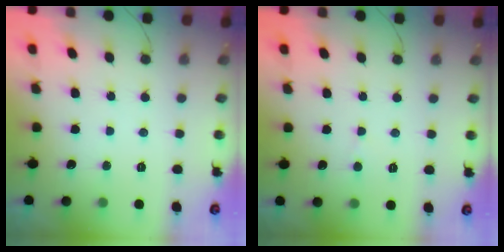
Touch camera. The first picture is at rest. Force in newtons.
{"total": 2.9, "press": 2.9, "slide": 0.4}